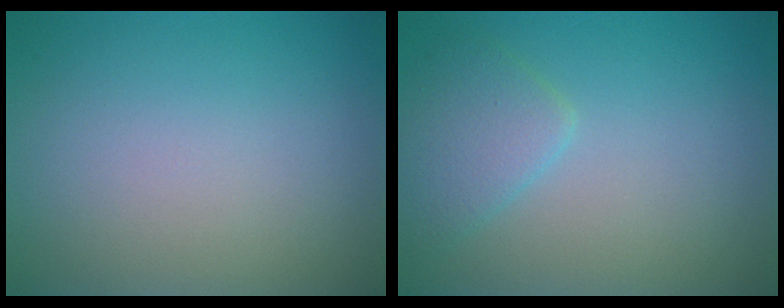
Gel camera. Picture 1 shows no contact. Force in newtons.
{"total": 2.6, "press": 2.6, "slide": 0.1}